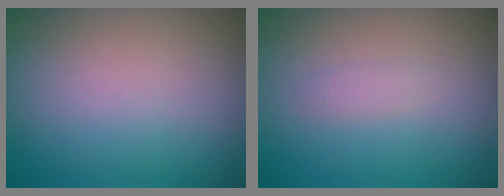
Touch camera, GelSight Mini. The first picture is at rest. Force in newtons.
{"total": 0.8, "press": 0.8, "slide": 0.0}